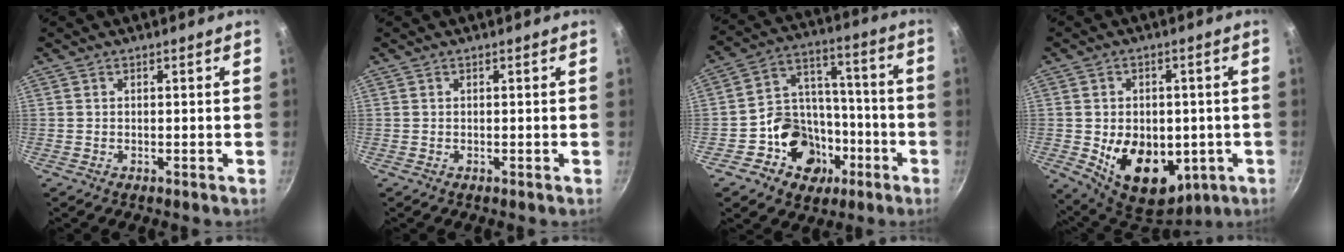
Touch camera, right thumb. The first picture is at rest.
{"total": 0.0}
{"total": 15.3, "force": [-6.1, 12.6, 6.0], "torque": [-0.048, 0.058, -0.094]}
{"total": 16.5, "force": [-2.9, 11.7, 11.2], "torque": [-0.143, -0.012, -0.022]}